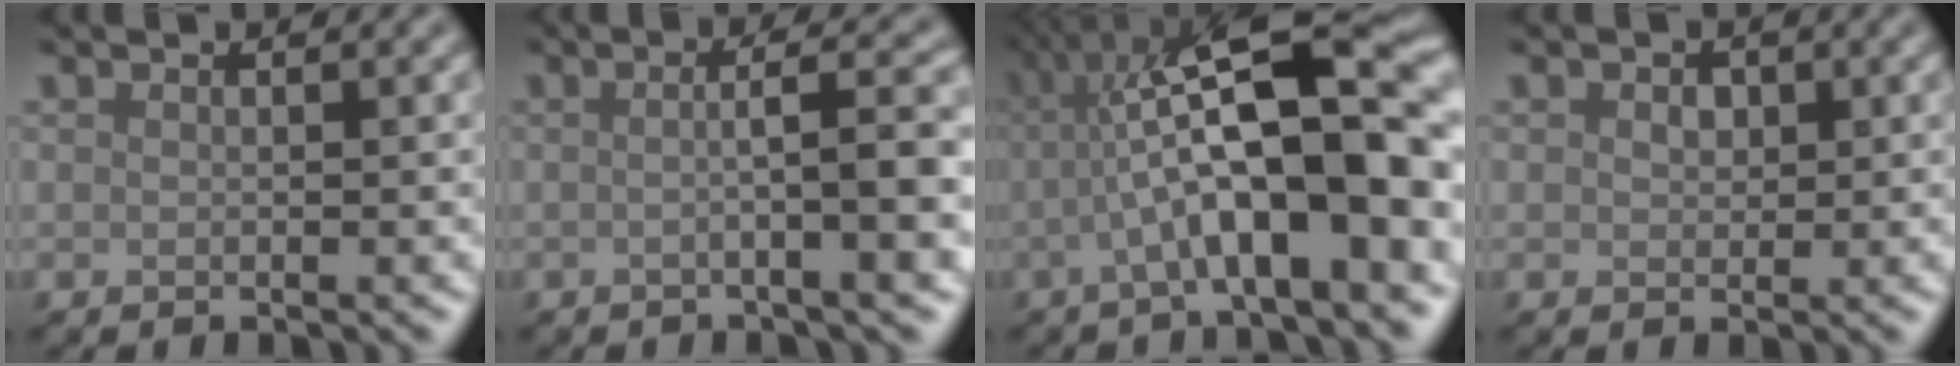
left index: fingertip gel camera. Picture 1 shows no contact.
{"total": 5.9, "force": [-0.3, 1.1, 5.8], "torque": [-0.076, 0.010, -0.013]}
{"total": 11.6, "force": [-0.6, 2.7, 11.3], "torque": [-0.173, 0.025, -0.009]}
{"total": 1.2, "force": [0.5, 0.9, 0.7], "torque": [-0.011, 0.000, 0.007]}